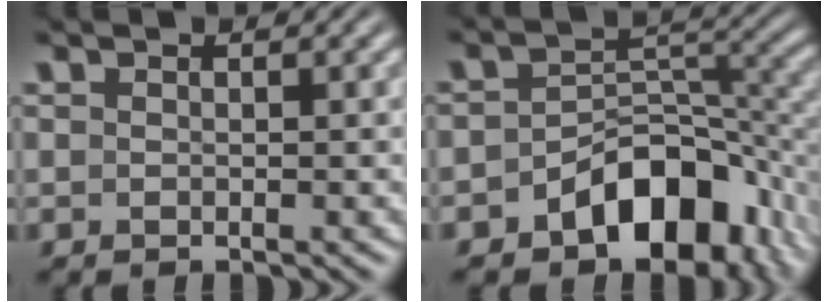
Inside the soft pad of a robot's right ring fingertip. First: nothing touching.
{"total": 9.3, "force": [-5.4, 5.3, 5.5], "torque": [-0.087, -0.022, -0.073]}